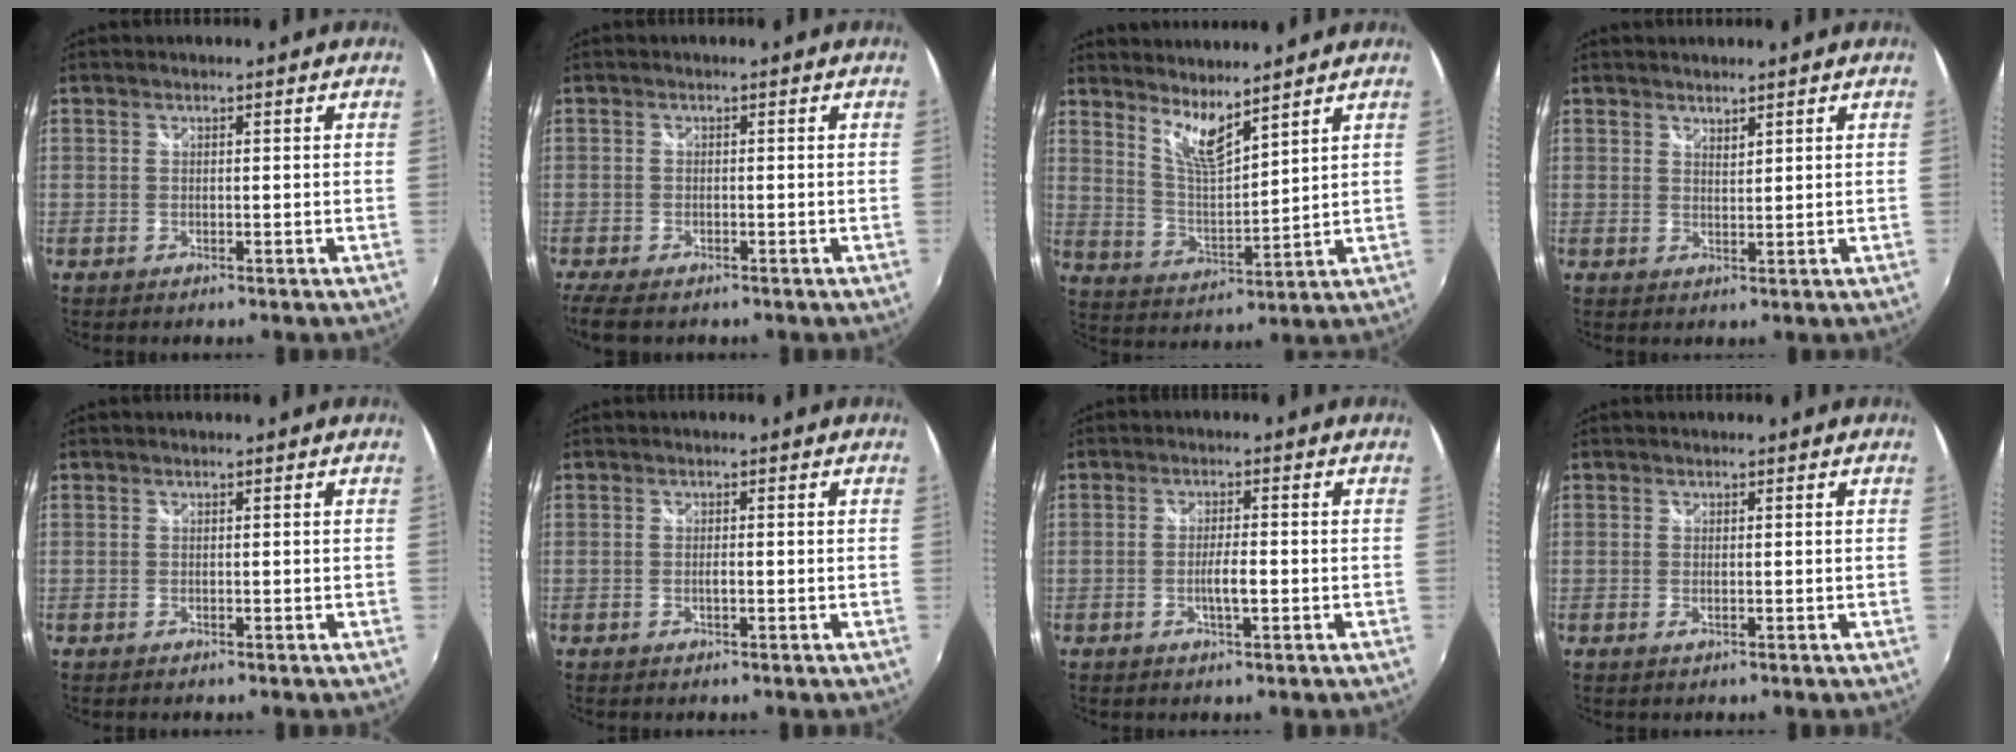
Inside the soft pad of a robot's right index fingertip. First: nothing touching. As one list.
[{"total": 5.8, "force": [-4.3, 2.2, 3.2], "torque": [-0.078, -0.028, -0.079]}, {"total": 7.4, "force": [5.9, 1.1, 4.3], "torque": [-0.080, -0.012, 0.114]}, {"total": 1.7, "force": [1.6, 0.3, 0.4], "torque": [-0.004, 0.001, 0.027]}, {"total": 0.0}, {"total": 0.8, "force": [-0.2, 0.1, 0.7], "torque": [-0.014, 0.003, -0.004]}, {"total": 3.2, "force": [-0.9, 0.4, 3.0], "torque": [-0.055, 0.000, -0.015]}, {"total": 0.6, "force": [0.0, 0.1, 0.6], "torque": [-0.012, 0.000, -0.002]}]